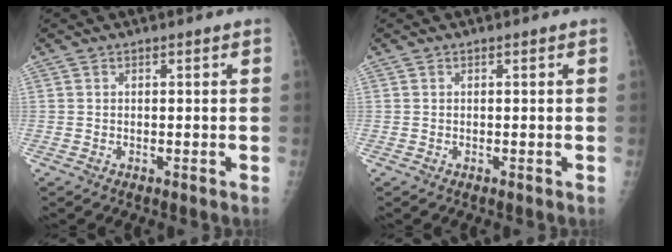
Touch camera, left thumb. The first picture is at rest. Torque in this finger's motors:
{"motor_torque": [0.00, 0.00, 0.00, 0.00, 0.00]}